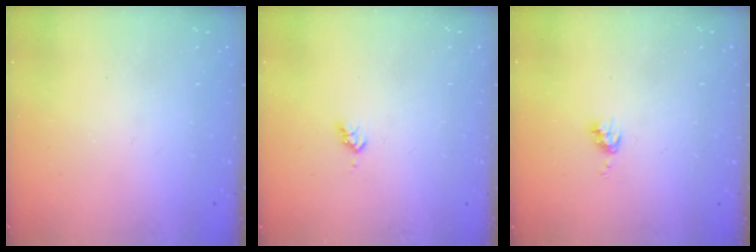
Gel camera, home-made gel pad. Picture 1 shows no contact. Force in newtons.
{"total": 3.1, "press": 3.0, "slide": 0.5}
{"total": 5.4, "press": 5.3, "slide": 0.7}